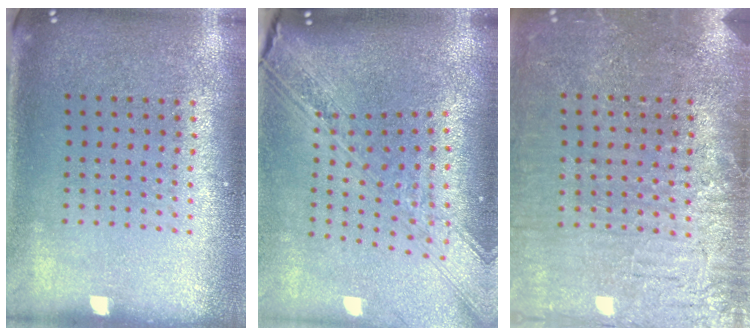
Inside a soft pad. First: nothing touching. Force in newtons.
{"total": 3.5, "press": 2.6, "slide": 2.3}
{"total": 3.8, "press": 3.5, "slide": 1.3}